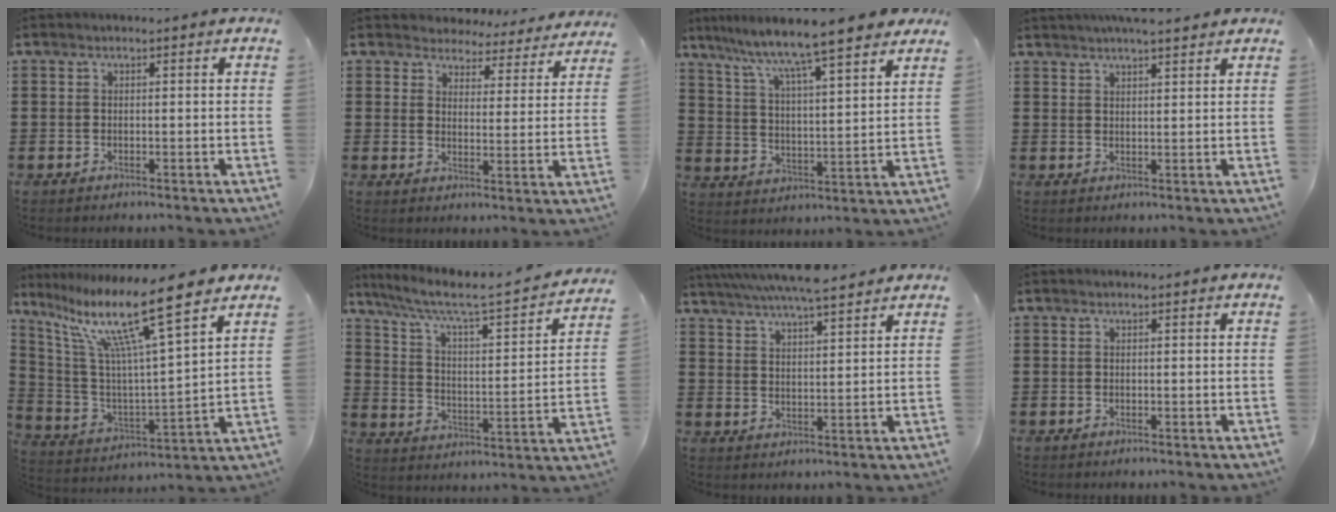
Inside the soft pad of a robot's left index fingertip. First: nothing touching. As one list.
[{"total": 4.5, "force": [4.4, 0.8, -0.1], "torque": [-0.016, -0.032, 0.075]}, {"total": 7.8, "force": [7.0, -0.2, 3.6], "torque": [-0.099, -0.048, 0.111]}, {"total": 3.9, "force": [3.5, 0.1, 1.6], "torque": [-0.040, -0.003, 0.065]}, {"total": 14.4, "force": [10.1, 1.0, 10.3], "torque": [-0.221, -0.058, 0.162]}, {"total": 5.7, "force": [4.4, 0.5, 3.6], "torque": [-0.091, -0.036, 0.063]}, {"total": 6.4, "force": [5.8, -0.1, 2.5], "torque": [-0.066, -0.023, 0.103]}, {"total": 0.0}]